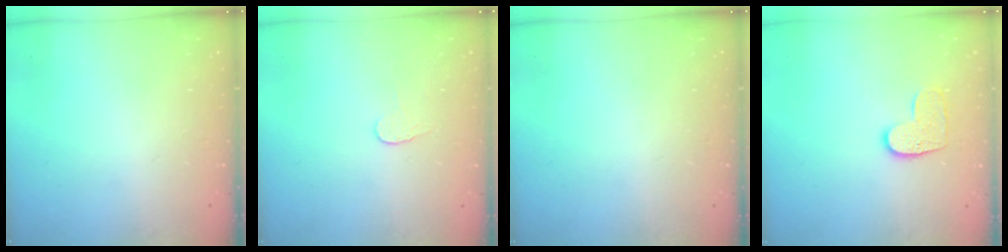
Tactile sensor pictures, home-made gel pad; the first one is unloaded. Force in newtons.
{"total": 3.8, "press": 3.8, "slide": 0.3}
{"total": 0.0}
{"total": 8.4, "press": 8.4, "slide": 0.4}